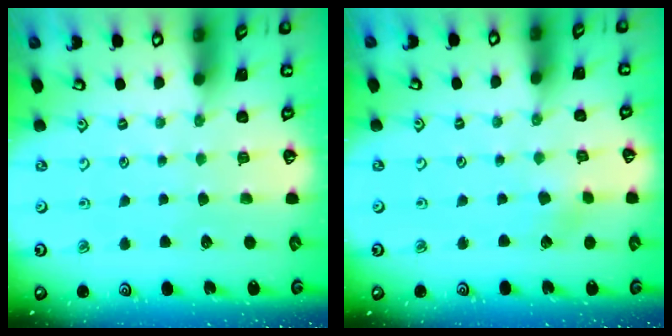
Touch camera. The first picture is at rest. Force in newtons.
{"total": 1.9, "press": 1.9, "slide": 0.2}